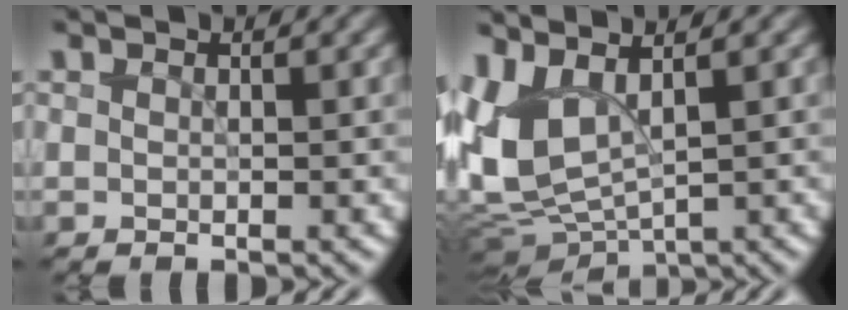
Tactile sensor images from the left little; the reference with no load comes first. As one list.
[{"total": 6.9, "force": [1.9, 3.4, 5.7], "torque": [-0.141, -0.001, 0.043]}]